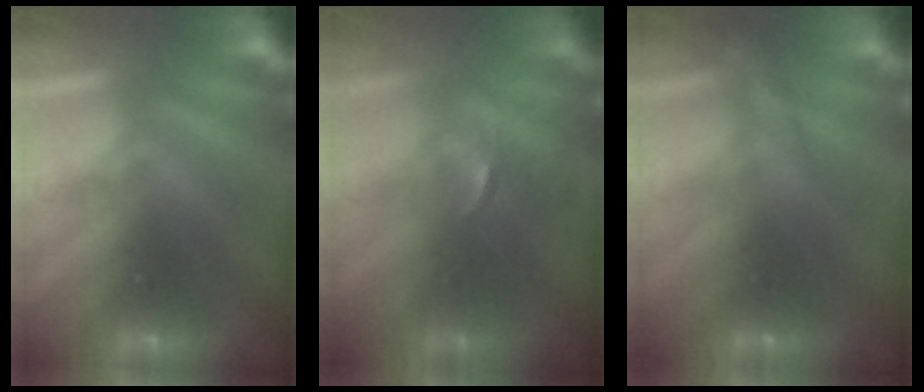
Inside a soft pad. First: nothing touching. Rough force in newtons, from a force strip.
{"total": 2.5}
{"total": 2.6}